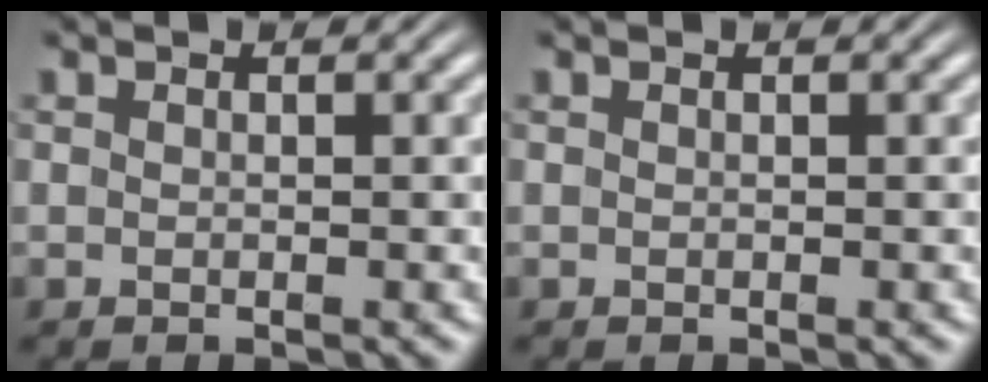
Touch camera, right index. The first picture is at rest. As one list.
[{"total": 0.0}]